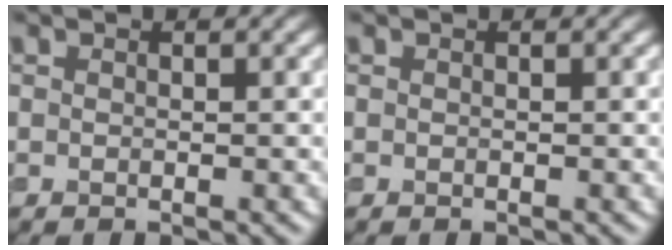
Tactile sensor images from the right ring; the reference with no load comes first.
{"total": 0.0}